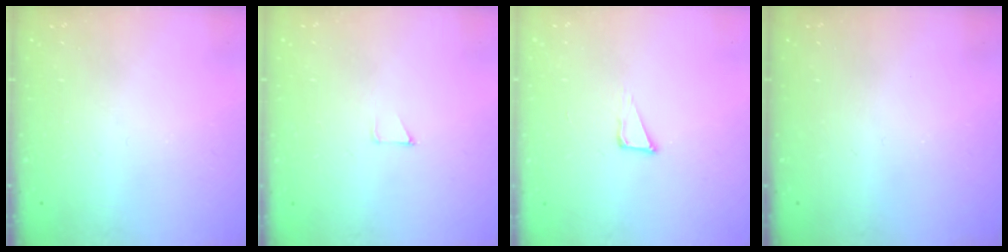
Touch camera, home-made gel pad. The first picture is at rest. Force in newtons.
{"total": 2.6, "press": 2.6, "slide": 0.2}
{"total": 3.3, "press": 3.2, "slide": 0.8}
{"total": 0.0}